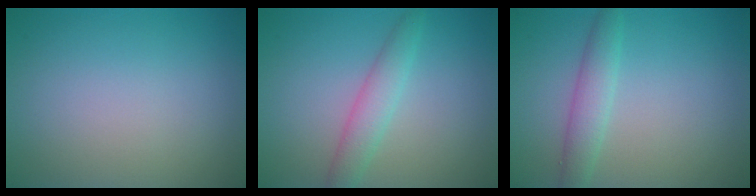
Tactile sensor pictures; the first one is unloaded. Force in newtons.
{"total": 2.6, "press": 2.6, "slide": 0.1}
{"total": 2.4, "press": 2.4, "slide": 0.1}